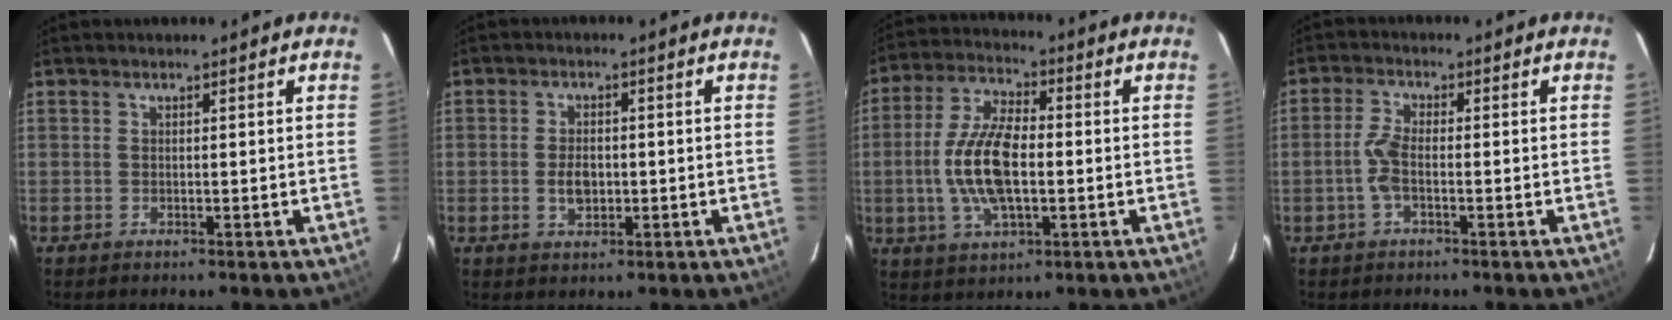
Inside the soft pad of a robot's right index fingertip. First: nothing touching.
{"total": 4.1, "force": [-0.7, 2.5, 3.2], "torque": [-0.061, 0.000, -0.010]}
{"total": 13.0, "force": [-1.6, 5.3, 11.7], "torque": [-0.244, 0.004, -0.030]}
{"total": 3.8, "force": [-1.3, 1.0, 3.4], "torque": [-0.081, 0.005, -0.027]}